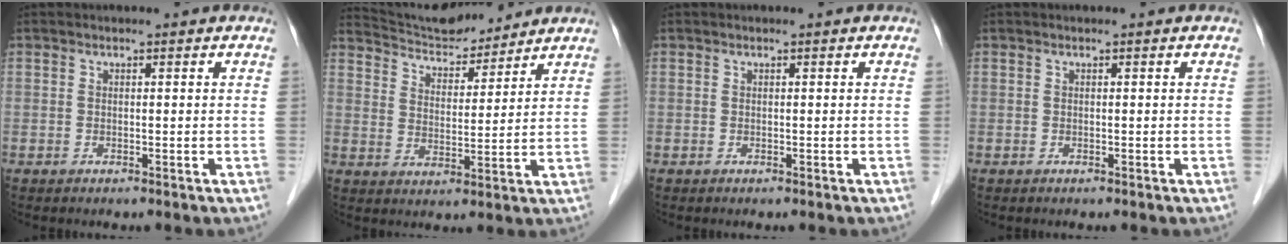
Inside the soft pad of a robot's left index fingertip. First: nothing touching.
{"total": 10.0, "force": [9.8, 1.5, 1.7], "torque": [-0.036, 0.014, 0.172]}
{"total": 0.0}
{"total": 0.0}